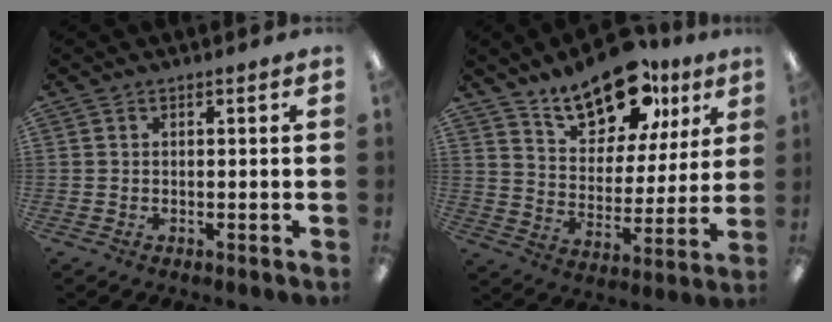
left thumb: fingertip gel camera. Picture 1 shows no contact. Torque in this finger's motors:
{"motor_torque": [0.29, 0.51, 1.46, -1.32, 0.18]}